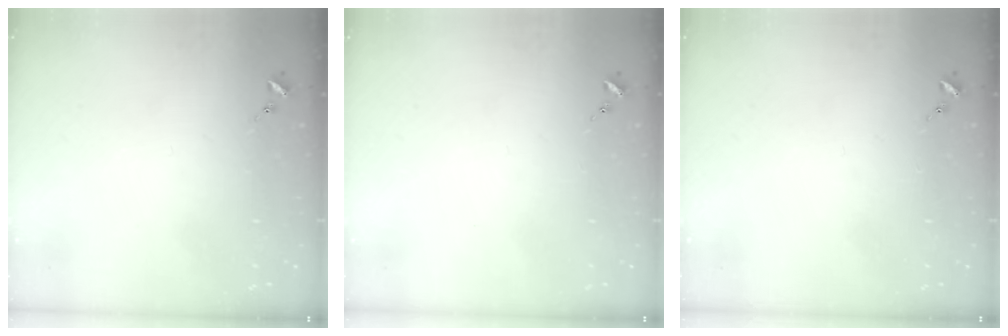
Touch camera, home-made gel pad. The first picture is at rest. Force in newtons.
{"total": 0.0}
{"total": 0.0}